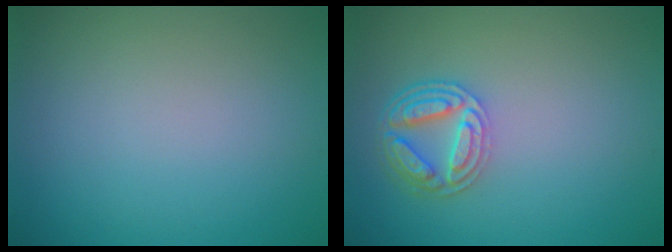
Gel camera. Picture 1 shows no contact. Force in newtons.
{"total": 4.3, "press": 3.5, "slide": 2.5}